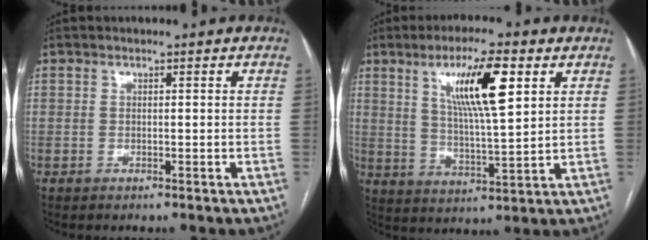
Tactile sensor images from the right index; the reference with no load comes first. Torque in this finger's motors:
{"motor_torque": [1.21, 0.93, 0.42, 0.19]}